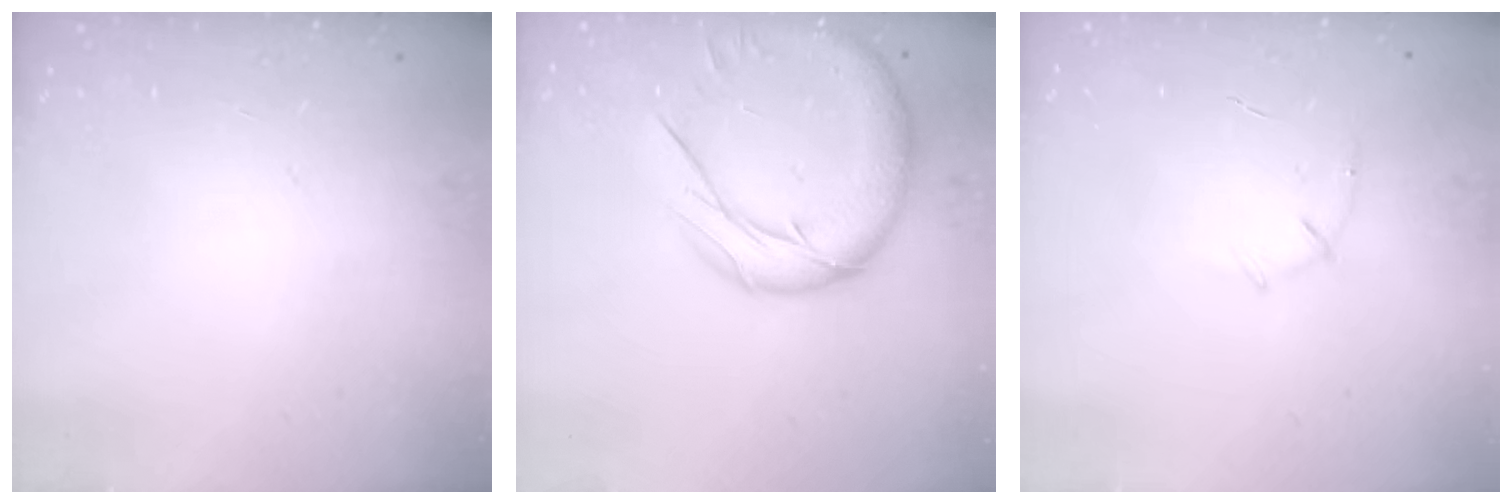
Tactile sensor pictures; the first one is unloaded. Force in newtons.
{"total": 16.5, "press": 16.4, "slide": 1.9}
{"total": 5.4, "press": 5.3, "slide": 1.4}